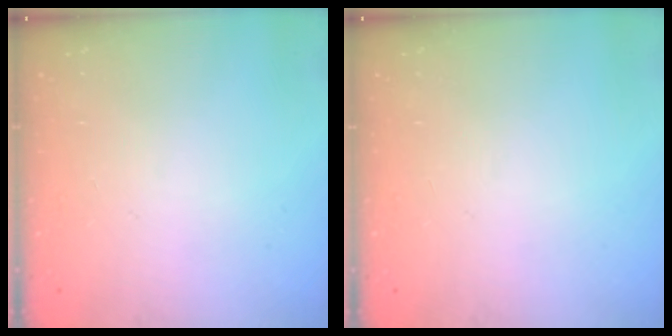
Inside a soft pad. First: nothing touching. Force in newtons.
{"total": 0.0}